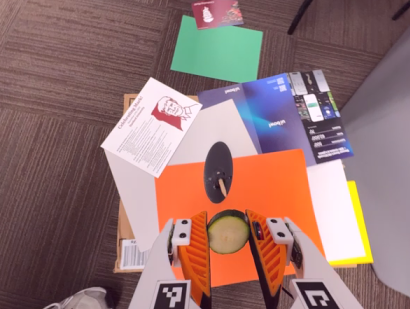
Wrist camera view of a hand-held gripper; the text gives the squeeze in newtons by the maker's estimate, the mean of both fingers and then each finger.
{"total": 9.4, "left": 10.2, "right": 8.5}